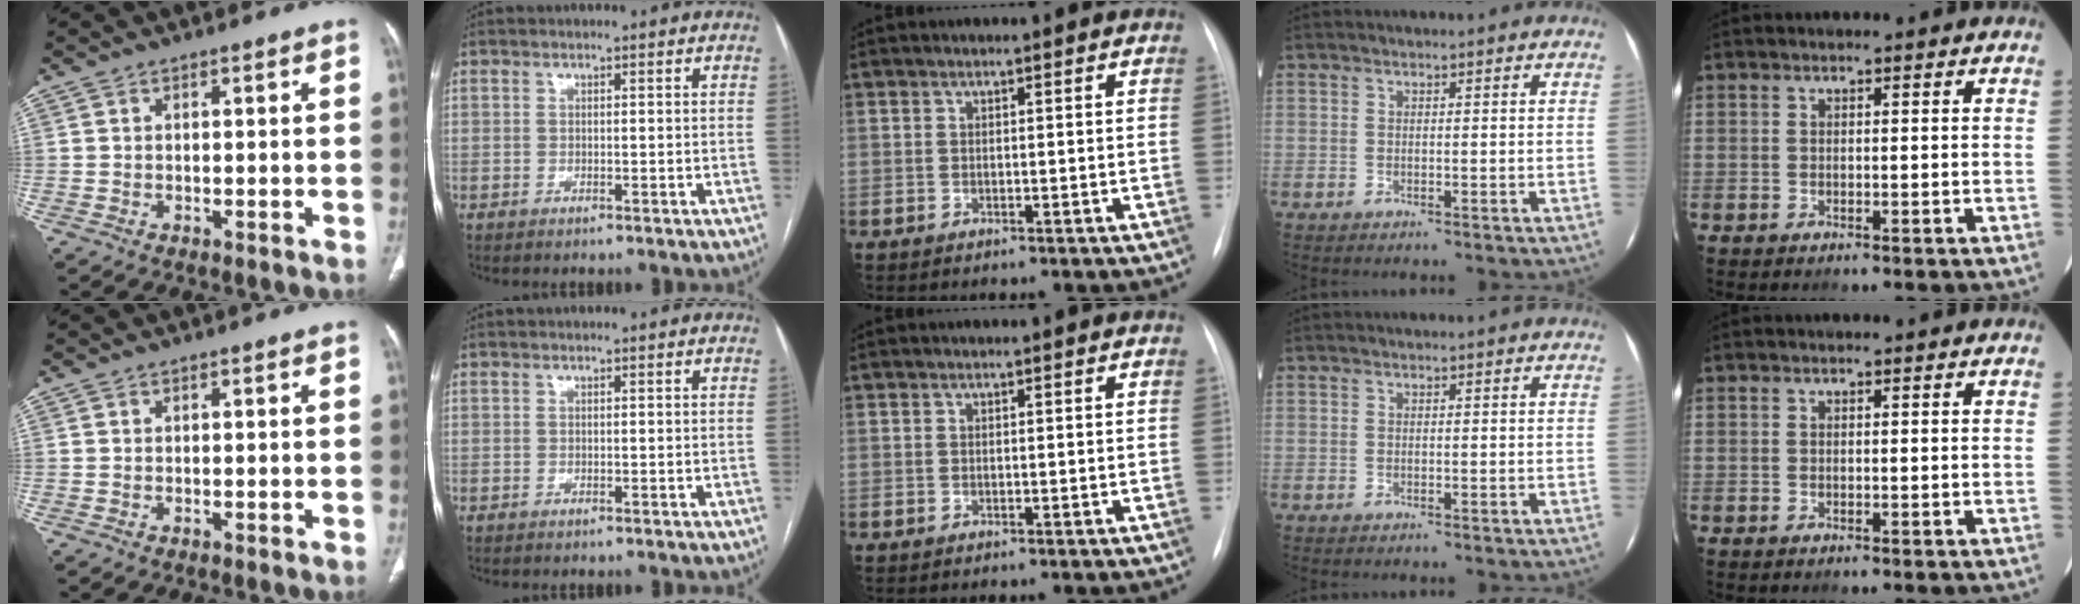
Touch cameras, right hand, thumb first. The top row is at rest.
{}